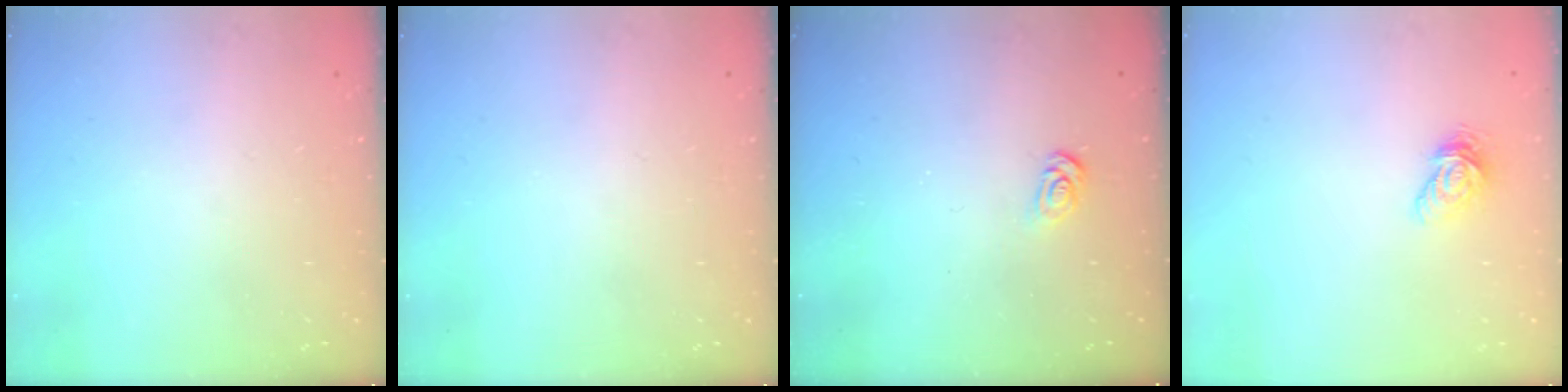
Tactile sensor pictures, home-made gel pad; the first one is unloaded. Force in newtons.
{"total": 0.0}
{"total": 3.4, "press": 3.4, "slide": 0.3}
{"total": 6.4, "press": 6.4, "slide": 0.3}